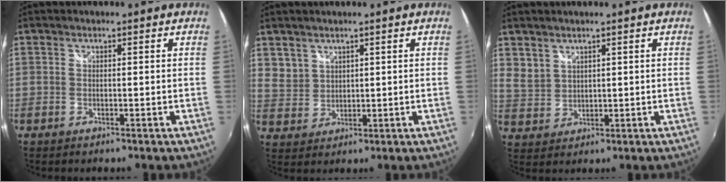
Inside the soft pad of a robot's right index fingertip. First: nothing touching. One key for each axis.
{"total": 4.2, "fx": 2.9, "fy": 3.0, "fz": 0.4, "tx": 0.003, "ty": 0.009, "tz": 0.067}
{"total": 3.8, "fx": 2.8, "fy": 2.4, "fz": 0.8, "tx": -0.012, "ty": 0.005, "tz": 0.066}